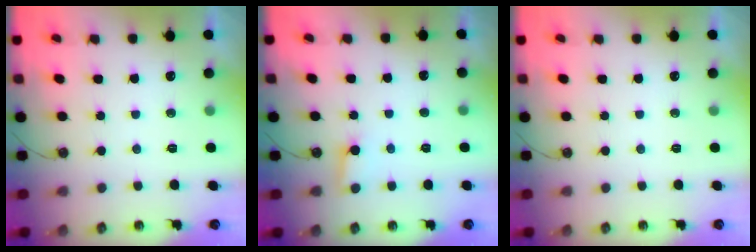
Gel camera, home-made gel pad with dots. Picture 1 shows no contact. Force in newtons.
{"total": 4.6, "press": 4.6, "slide": 0.4}
{"total": 0.0}